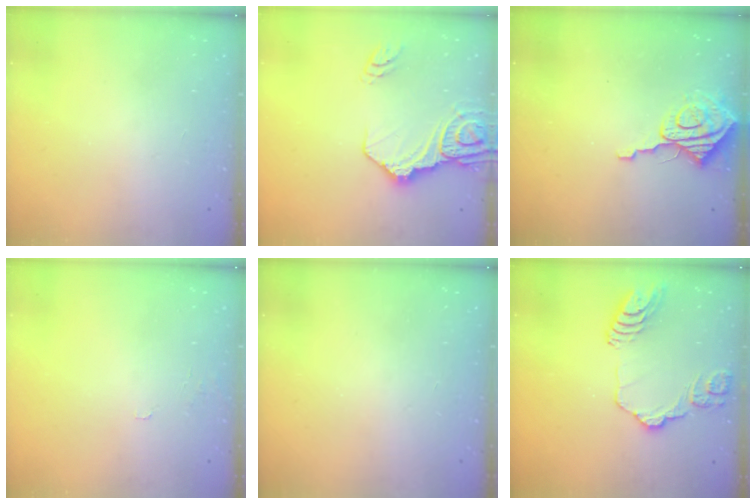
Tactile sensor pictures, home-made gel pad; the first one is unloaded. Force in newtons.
{"total": 14.8, "press": 14.7, "slide": 1.7}
{"total": 8.1, "press": 8.1, "slide": 0.6}
{"total": 3.3, "press": 3.2, "slide": 0.3}
{"total": 0.0}
{"total": 14.7, "press": 14.6, "slide": 1.4}